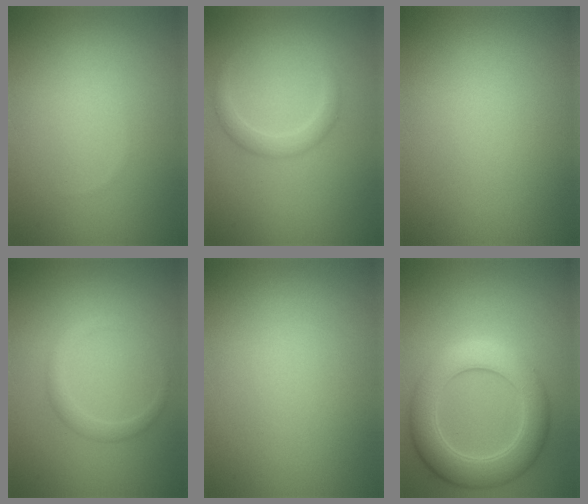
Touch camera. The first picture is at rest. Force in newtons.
{"total": 1.8, "press": 1.8, "slide": 0.1}
{"total": 0.0}
{"total": 1.5, "press": 1.5, "slide": 0.1}
{"total": 0.0}
{"total": 6.4, "press": 6.4, "slide": 0.3}